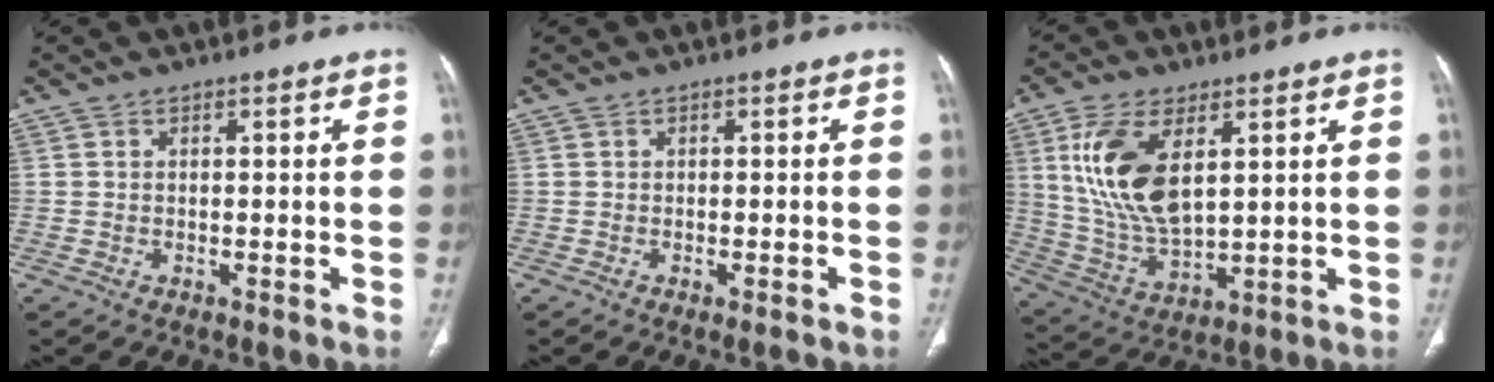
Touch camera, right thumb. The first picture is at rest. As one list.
[{"total": 1.3, "force": [-0.7, 0.1, 1.0], "torque": [-0.022, 0.000, -0.010]}, {"total": 15.1, "force": [4.8, 7.4, 12.3], "torque": [-0.244, -0.019, 0.103]}]